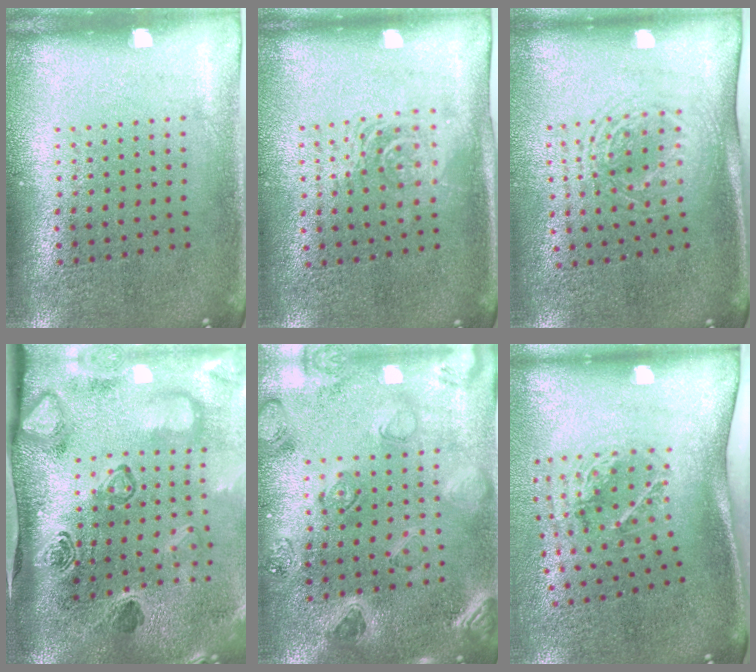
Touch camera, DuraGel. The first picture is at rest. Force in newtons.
{"total": 1.6, "press": 1.4, "slide": 0.7}
{"total": 1.7, "press": 1.3, "slide": 1.0}
{"total": 4.9, "press": 3.3, "slide": 3.6}
{"total": 1.1, "press": 1.1, "slide": 0.2}
{"total": 2.1, "press": 1.3, "slide": 1.7}